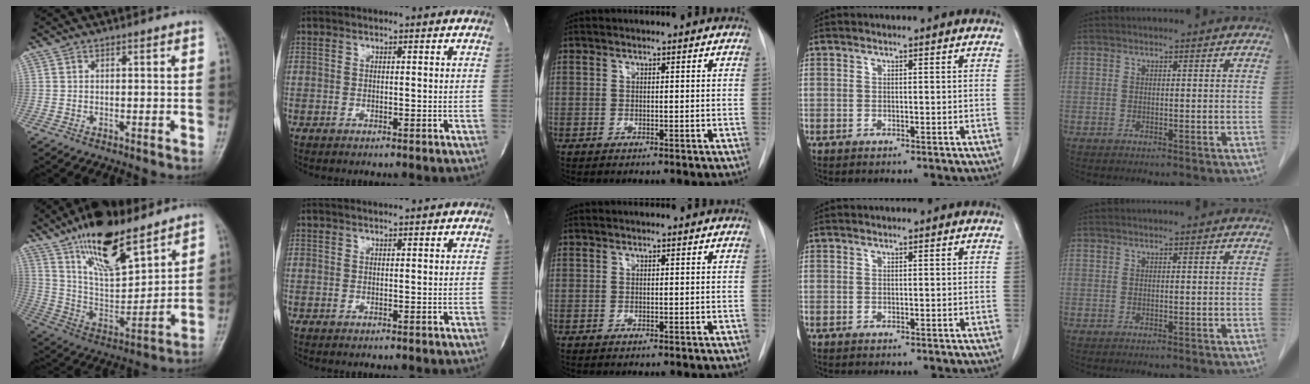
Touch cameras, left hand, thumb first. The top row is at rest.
{"thumb": {"total": 18.4, "force": [12.8, 6.6, 11.5], "torque": [-0.165, -0.064, 0.239]}, "index": {"total": 1.6, "force": [1.5, -0.1, 0.6], "torque": [-0.009, 0.010, 0.024]}}